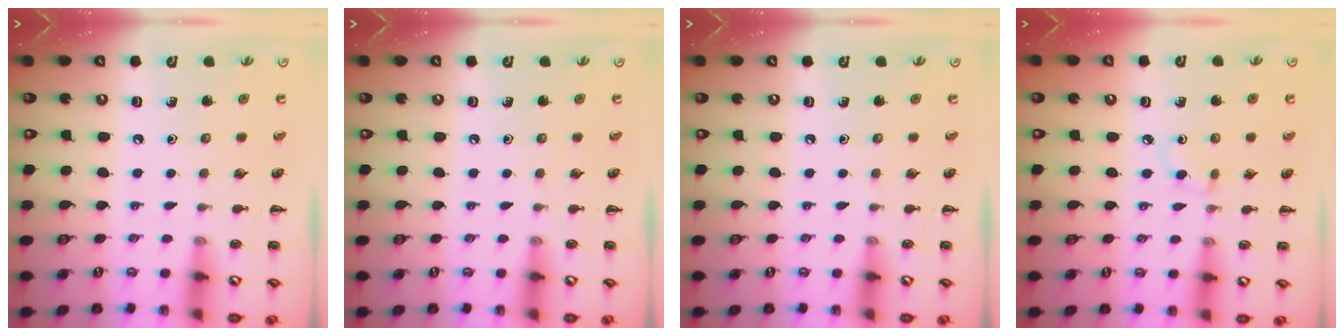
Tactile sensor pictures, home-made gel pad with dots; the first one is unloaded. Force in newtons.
{"total": 0.0}
{"total": 0.0}
{"total": 1.8, "press": 1.6, "slide": 0.8}